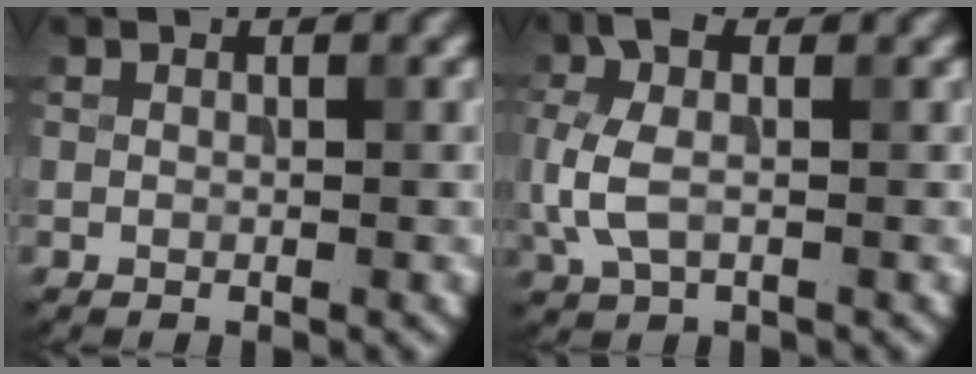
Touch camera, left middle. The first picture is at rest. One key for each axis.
{"total": 4.6, "fx": 0.1, "fy": 2.5, "fz": 3.9, "tx": -0.105, "ty": 0.008, "tz": -0.006}